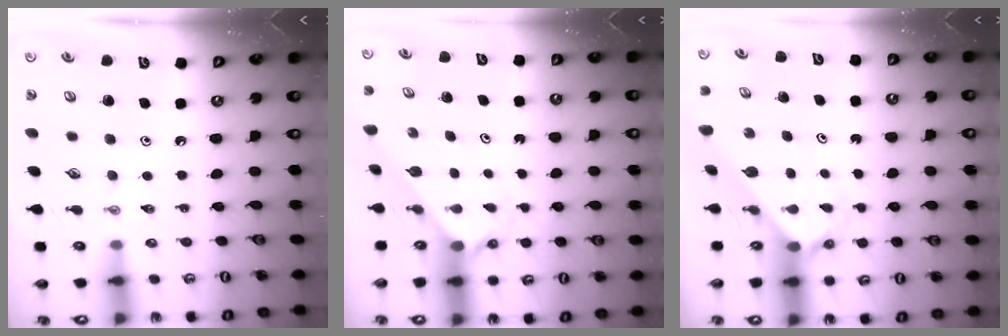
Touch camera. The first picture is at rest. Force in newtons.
{"total": 1.9, "press": 1.9, "slide": 0.2}
{"total": 2.0, "press": 2.0, "slide": 0.1}